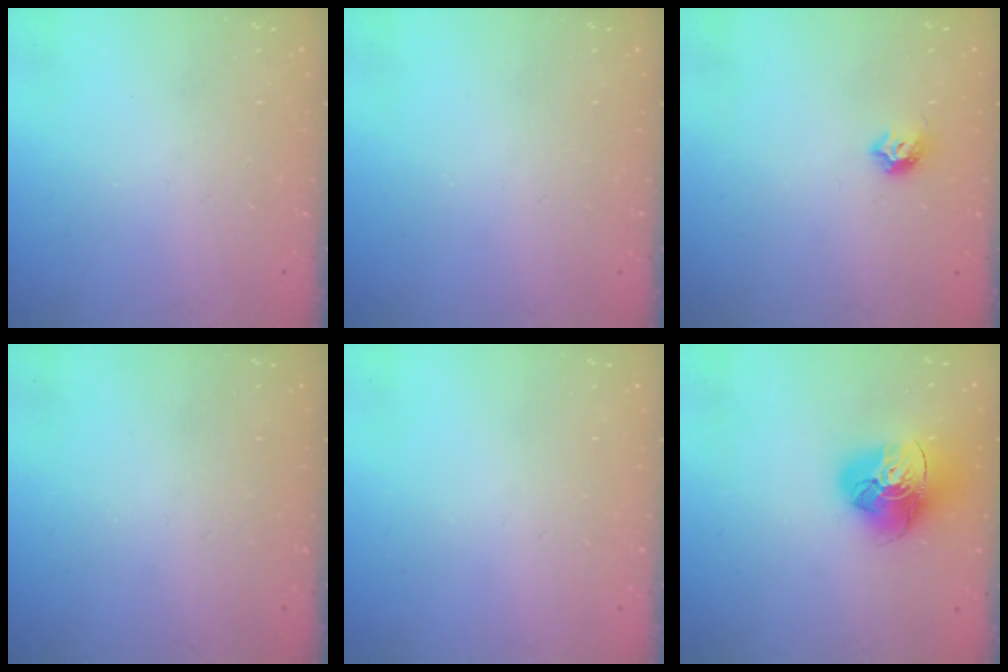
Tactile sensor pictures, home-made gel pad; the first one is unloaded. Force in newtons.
{"total": 0.0}
{"total": 6.8, "press": 6.8, "slide": 1.0}
{"total": 0.0}
{"total": 0.0}
{"total": 15.5, "press": 15.4, "slide": 1.7}